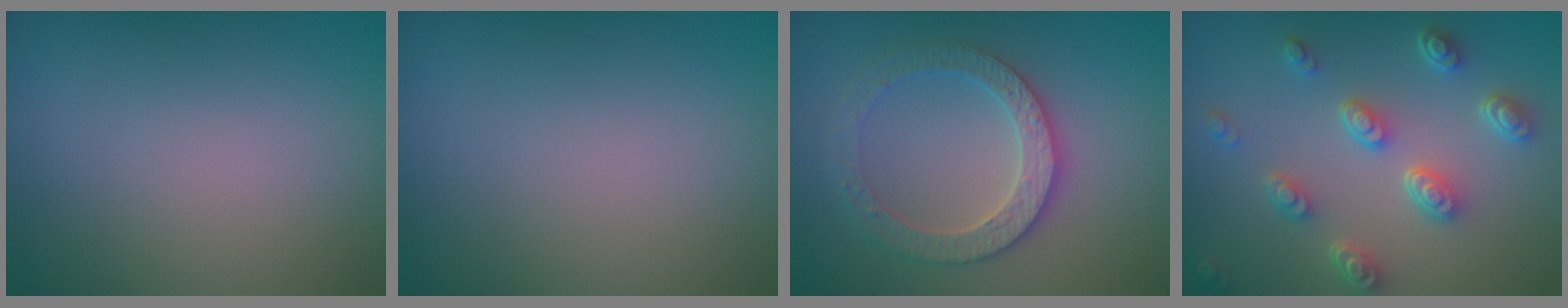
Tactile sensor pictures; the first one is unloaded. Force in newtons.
{"total": 0.0}
{"total": 3.6, "press": 3.5, "slide": 0.9}
{"total": 4.9, "press": 3.9, "slide": 3.0}